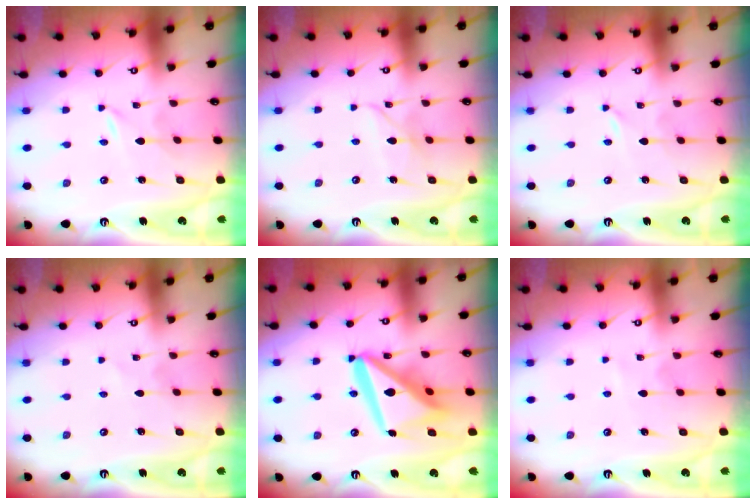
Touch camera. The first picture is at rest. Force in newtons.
{"total": 5.2, "press": 5.2, "slide": 0.4}
{"total": 0.0}
{"total": 0.6, "press": 0.6, "slide": 0.1}
{"total": 17.1, "press": 17.0, "slide": 1.7}
{"total": 2.7, "press": 2.7, "slide": 0.3}